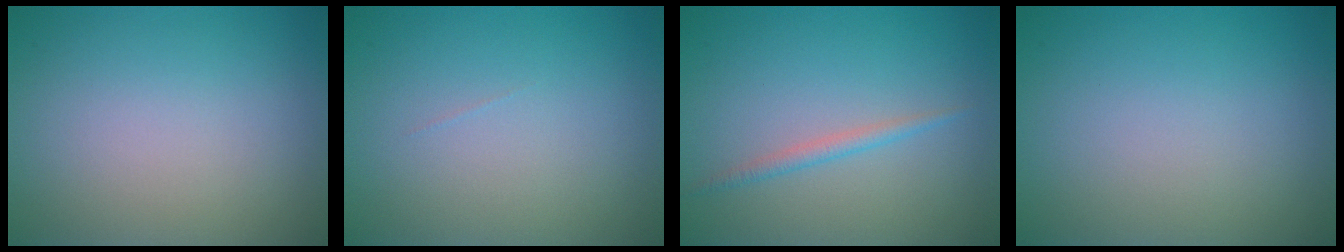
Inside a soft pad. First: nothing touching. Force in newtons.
{"total": 0.0}
{"total": 1.2, "press": 1.2, "slide": 0.1}
{"total": 0.0}